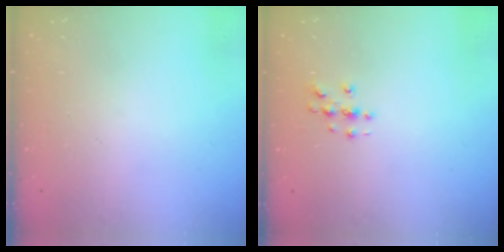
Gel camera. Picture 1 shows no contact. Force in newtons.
{"total": 2.8, "press": 2.8, "slide": 0.2}